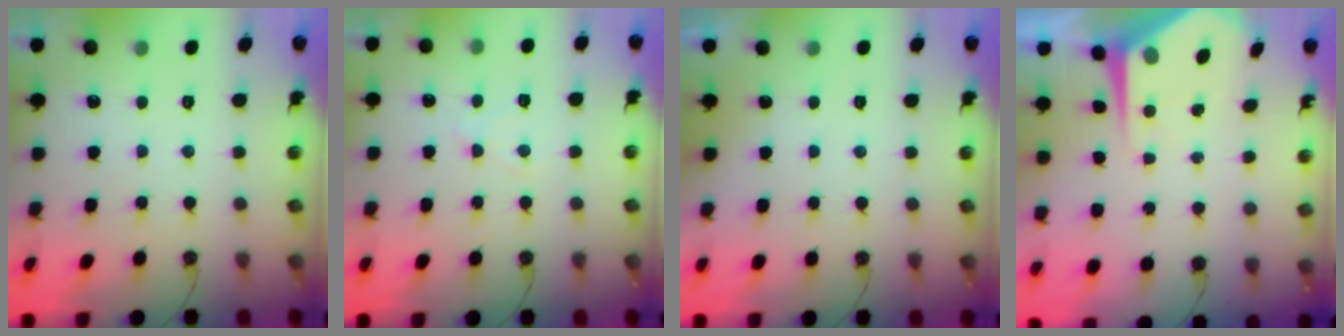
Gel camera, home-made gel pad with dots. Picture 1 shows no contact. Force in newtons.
{"total": 7.5, "press": 7.5, "slide": 0.9}
{"total": 0.0}
{"total": 7.2, "press": 7.2, "slide": 0.5}